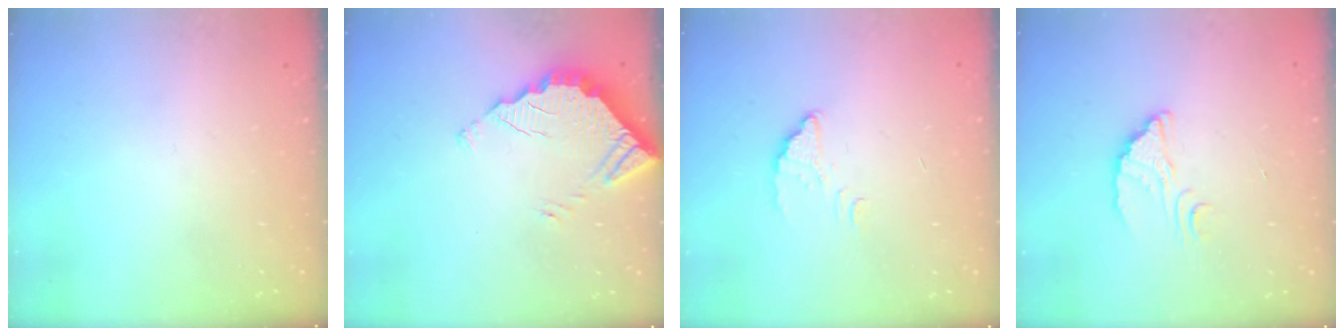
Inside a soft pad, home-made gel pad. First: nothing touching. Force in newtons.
{"total": 3.6, "press": 3.6, "slide": 0.2}
{"total": 2.2, "press": 2.2, "slide": 0.1}
{"total": 2.9, "press": 2.9, "slide": 0.0}